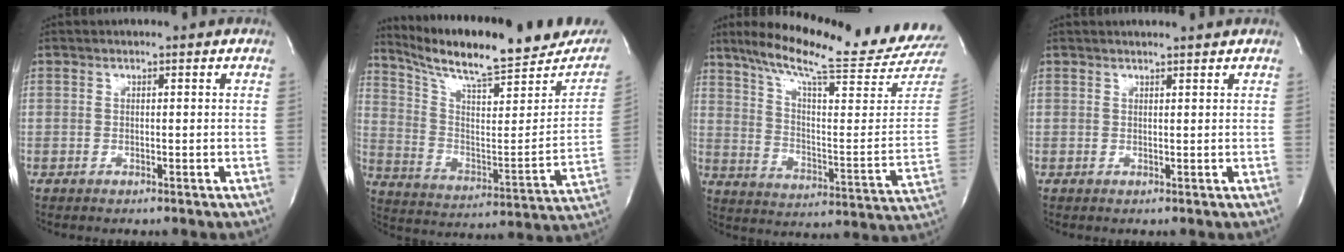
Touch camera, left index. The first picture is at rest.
{"total": 24.8, "force": [21.0, 3.9, 12.7], "torque": [-0.207, -0.030, 0.304]}
{"total": 23.9, "force": [21.2, -0.2, 10.9], "torque": [-0.176, -0.080, 0.289]}
{"total": 2.8, "force": [2.7, -0.3, 0.8], "torque": [-0.012, 0.007, 0.033]}